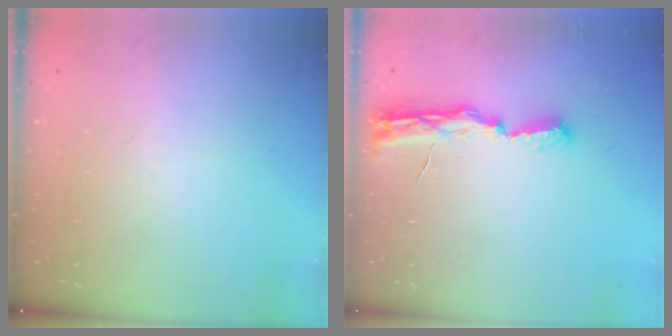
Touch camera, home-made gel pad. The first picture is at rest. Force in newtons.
{"total": 8.0, "press": 8.0, "slide": 0.8}